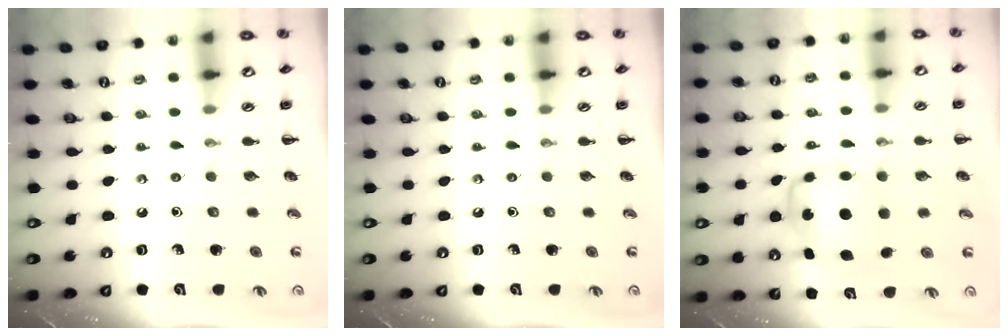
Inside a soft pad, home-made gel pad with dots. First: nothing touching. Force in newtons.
{"total": 0.0}
{"total": 5.8, "press": 5.7, "slide": 1.4}